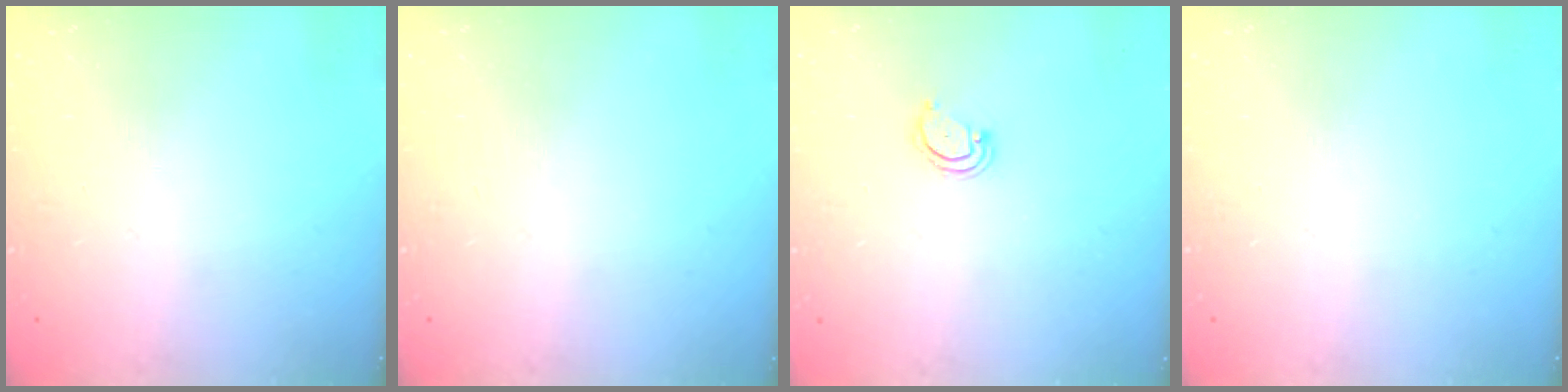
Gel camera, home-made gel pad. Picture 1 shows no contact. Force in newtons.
{"total": 0.0}
{"total": 2.5, "press": 2.5, "slide": 0.2}
{"total": 0.0}